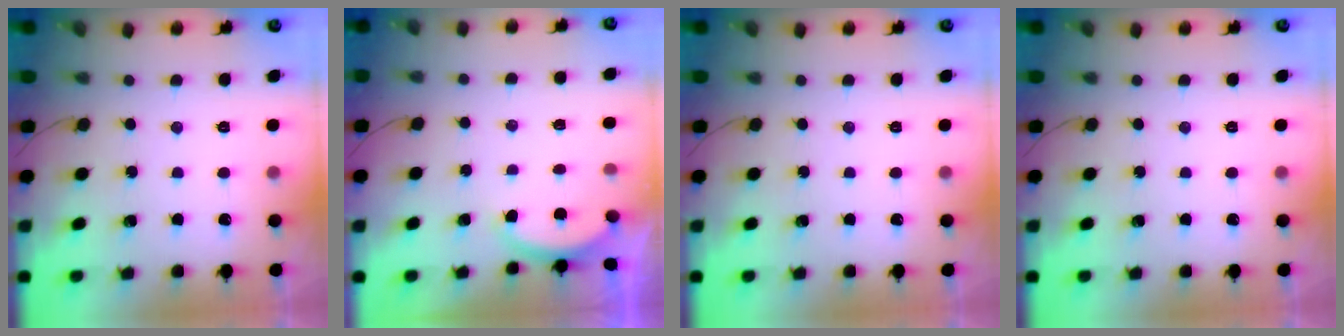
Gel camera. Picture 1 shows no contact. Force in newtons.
{"total": 1.9, "press": 1.8, "slide": 0.5}
{"total": 0.0}
{"total": 0.0}